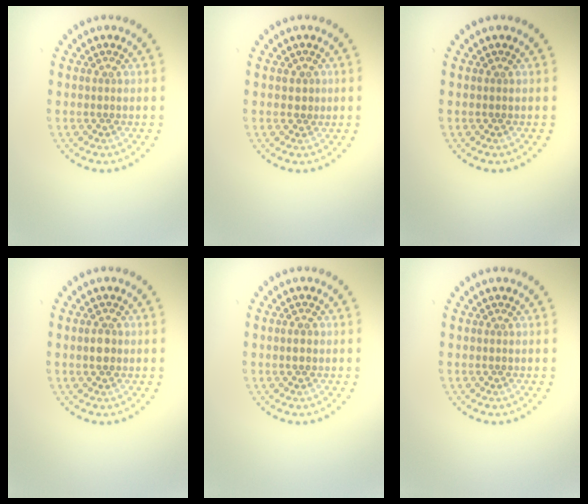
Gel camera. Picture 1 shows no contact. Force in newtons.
{"total": 0.8, "press": 0.8, "slide": 0.2}
{"total": 0.0}
{"total": 1.5, "press": 1.5, "slide": 0.3}
{"total": 0.9, "press": 0.9, "slide": 0.1}
{"total": 0.0}